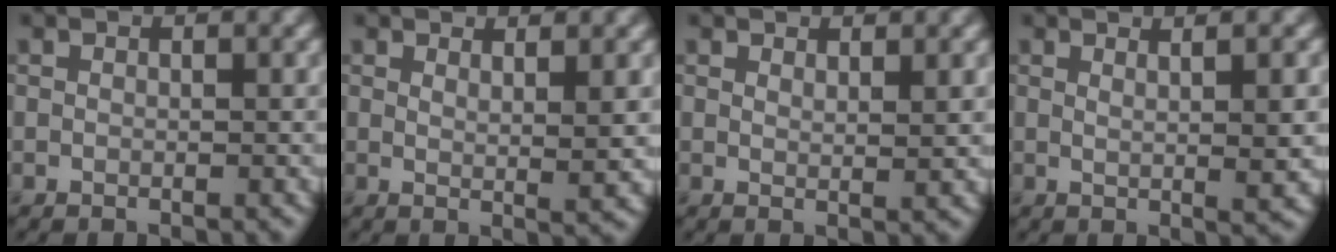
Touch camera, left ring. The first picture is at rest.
{"total": 2.9, "force": [1.5, 0.7, 2.3], "torque": [-0.024, -0.005, 0.022]}
{"total": 1.3, "force": [1.1, 0.2, 0.8], "torque": [-0.011, -0.001, 0.017]}
{"total": 4.7, "force": [1.2, 1.1, 4.4], "torque": [-0.053, 0.001, 0.018]}